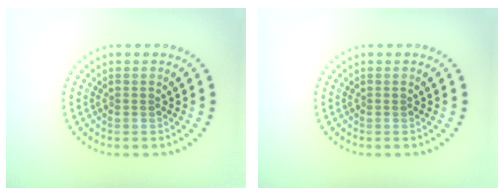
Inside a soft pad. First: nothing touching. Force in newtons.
{"total": 0.0}